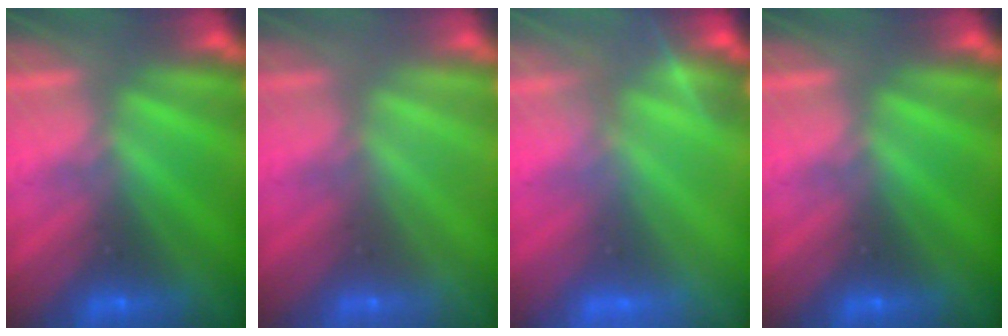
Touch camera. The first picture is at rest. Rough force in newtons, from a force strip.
{"total": 3.3}
{"total": 3.6}
{"total": 0.0}